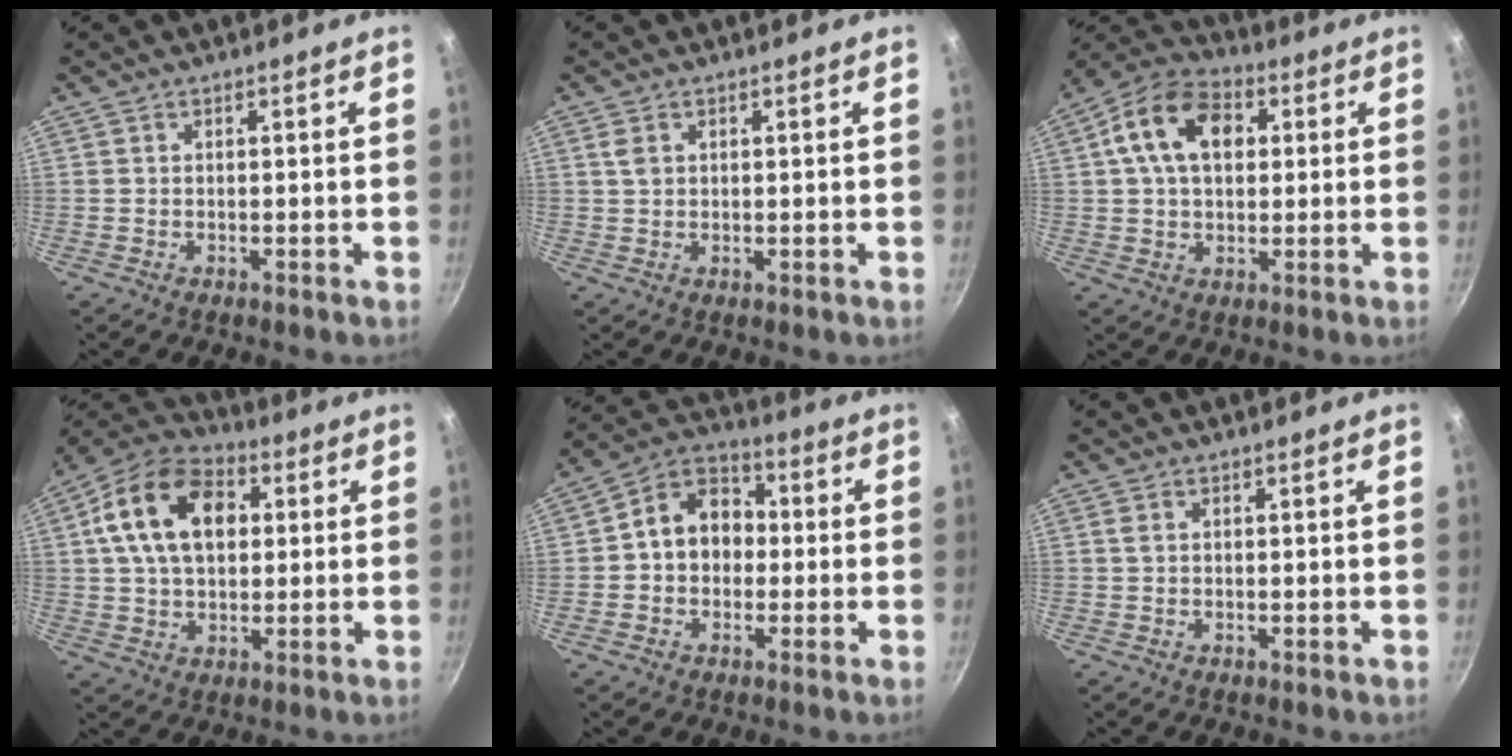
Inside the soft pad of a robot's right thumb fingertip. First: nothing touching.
{"total": 2.1, "force": [0.8, 1.4, 1.3], "torque": [-0.024, 0.001, 0.017]}
{"total": 13.8, "force": [3.3, 9.3, 9.6], "torque": [-0.141, 0.017, 0.039]}
{"total": 17.1, "force": [4.1, 11.4, 12.1], "torque": [-0.190, 0.015, 0.054]}
{"total": 10.9, "force": [0.0, 8.7, 6.5], "torque": [-0.061, 0.033, -0.020]}
{"total": 0.9, "force": [0.4, 0.4, 0.7], "torque": [-0.013, 0.001, 0.005]}